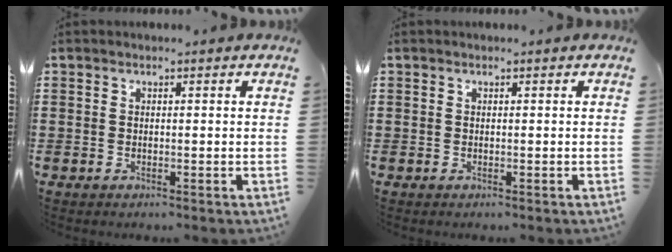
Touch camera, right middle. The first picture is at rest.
{"total": 0.0}